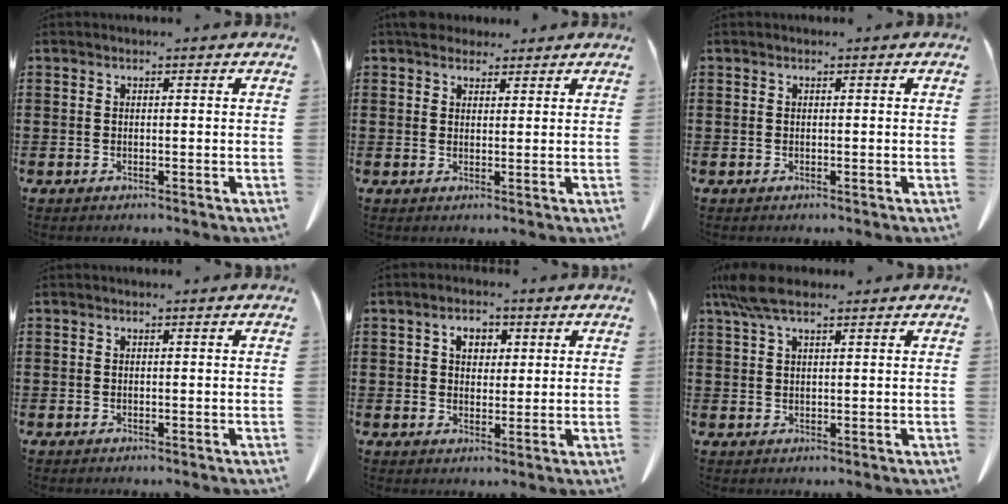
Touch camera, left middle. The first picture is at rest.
{"total": 3.1, "force": [2.6, 1.5, 0.7], "torque": [-0.013, 0.000, 0.050]}
{"total": 0.0}
{"total": 0.0}
{"total": 3.9, "force": [1.5, 2.7, 2.4], "torque": [-0.043, 0.006, 0.020]}
{"total": 5.5, "force": [3.5, 1.4, 4.0], "torque": [-0.086, -0.002, 0.065]}